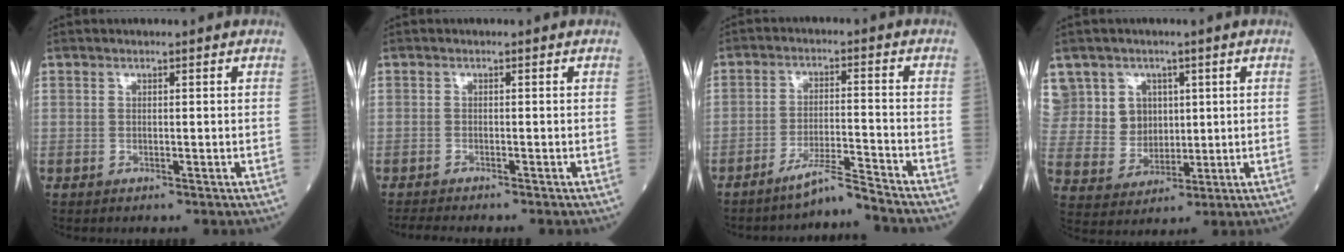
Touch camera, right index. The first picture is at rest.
{"total": 3.8, "force": [-3.4, -0.1, 1.7], "torque": [-0.022, -0.009, -0.053]}
{"total": 5.8, "force": [-5.2, -1.7, 1.7], "torque": [-0.030, -0.017, -0.095]}
{"total": 11.8, "force": [4.9, 10.4, 2.4], "torque": [-0.064, 0.046, 0.113]}